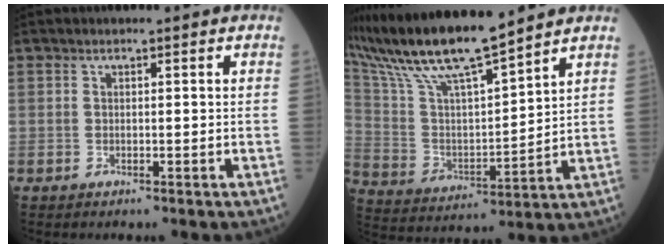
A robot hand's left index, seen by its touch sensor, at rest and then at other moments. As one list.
[{"total": 15.7, "force": [13.7, 0.3, 7.7], "torque": [-0.162, 0.010, 0.265]}]